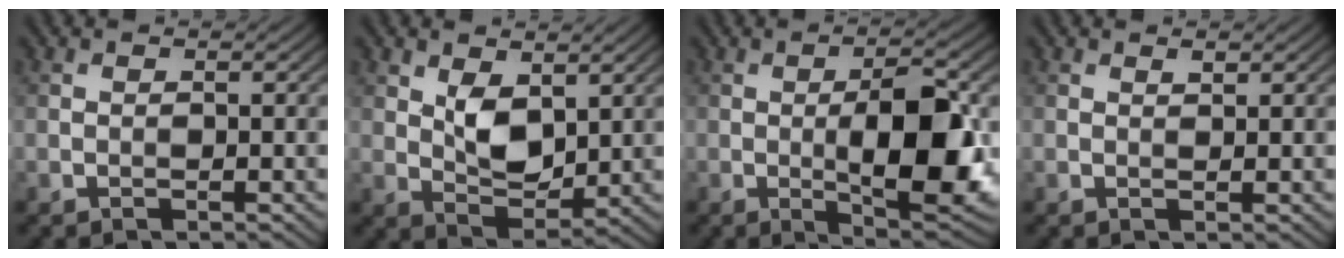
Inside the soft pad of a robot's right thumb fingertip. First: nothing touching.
{"total": 5.4, "force": [2.0, 3.2, 3.9], "torque": [-0.078, -0.009, 0.039]}
{"total": 10.3, "force": [-0.8, 3.6, 9.6], "torque": [-0.146, -0.002, -0.011]}
{"total": 0.7, "force": [0.6, 0.1, 0.4], "torque": [-0.008, -0.002, 0.011]}